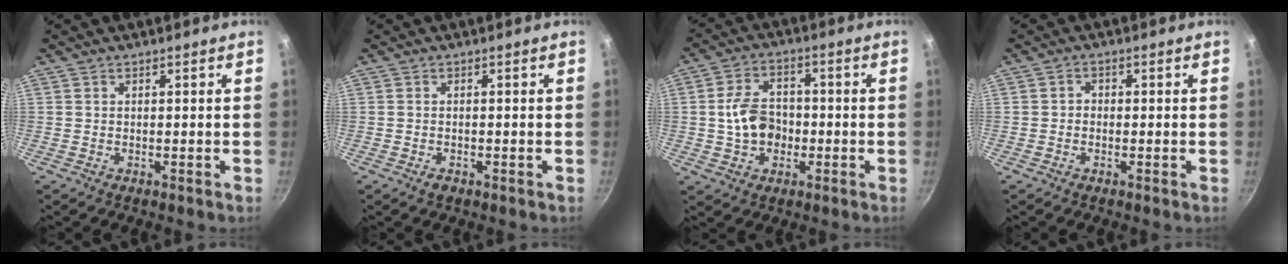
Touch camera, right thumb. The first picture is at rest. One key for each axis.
{"total": 1.3, "fx": -0.8, "fy": 0.8, "fz": 0.7, "tx": -0.015, "ty": 0.001, "tz": -0.013}
{"total": 8.9, "fx": -1.1, "fy": 6.7, "fz": 5.8, "tx": -0.083, "ty": 0.020, "tz": -0.024}
{"total": 1.4, "fx": -0.5, "fy": 1.2, "fz": 0.6, "tx": -0.007, "ty": 0.007, "tz": -0.011}